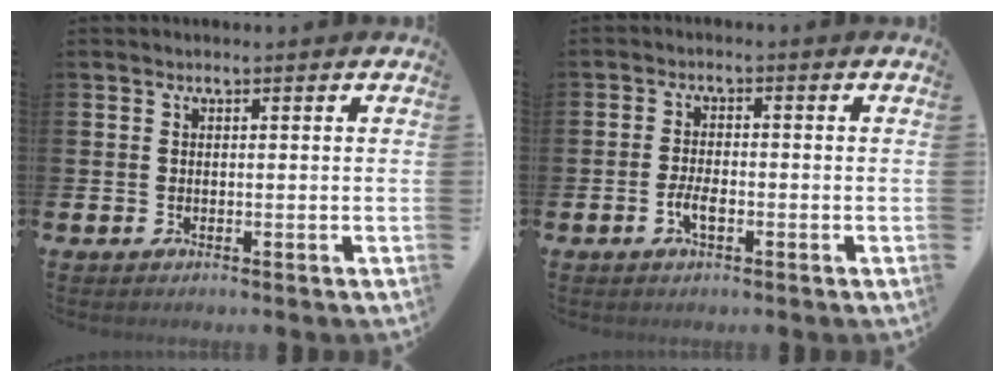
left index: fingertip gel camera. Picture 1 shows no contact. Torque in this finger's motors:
{"motor_torque": [0.59, 0.23, 0.08, 0.08]}